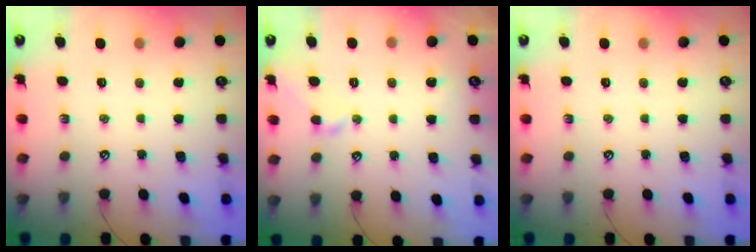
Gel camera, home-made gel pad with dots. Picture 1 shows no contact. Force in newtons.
{"total": 1.0, "press": 0.7, "slide": 0.7}
{"total": 0.0}